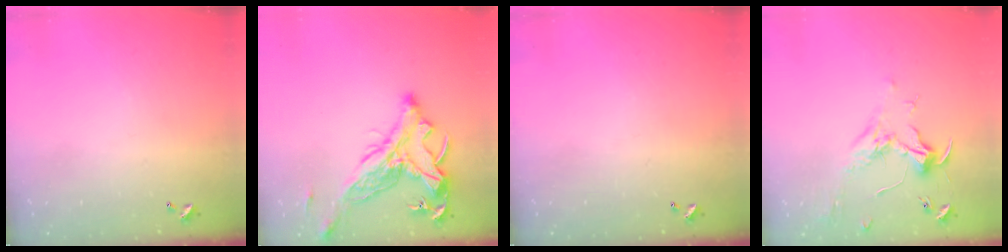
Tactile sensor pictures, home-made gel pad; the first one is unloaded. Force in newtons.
{"total": 5.4, "press": 5.1, "slide": 1.8}
{"total": 0.0}
{"total": 1.8, "press": 1.6, "slide": 0.8}